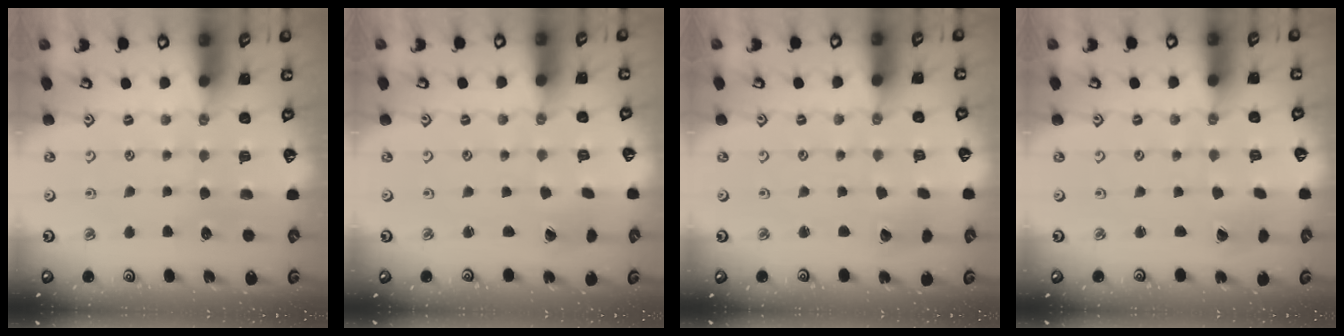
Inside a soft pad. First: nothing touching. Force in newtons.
{"total": 0.6, "press": 0.5, "slide": 0.2}
{"total": 2.6, "press": 2.6, "slide": 0.3}
{"total": 0.7, "press": 0.7, "slide": 0.0}